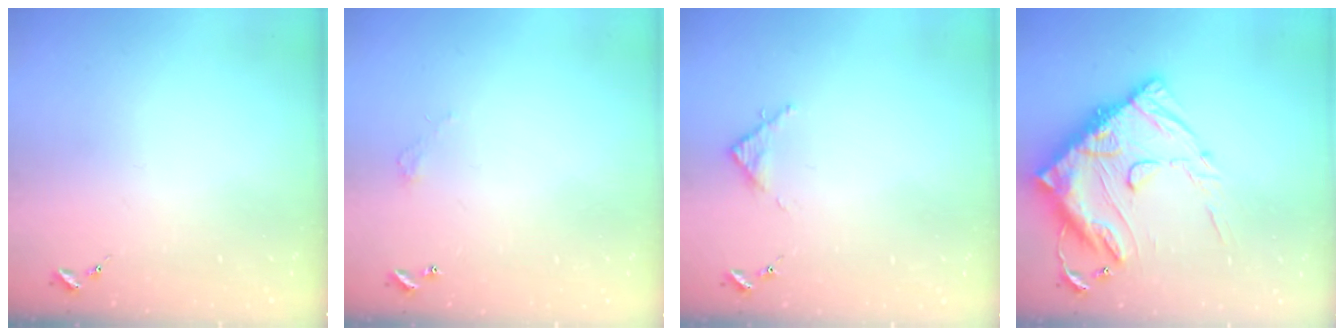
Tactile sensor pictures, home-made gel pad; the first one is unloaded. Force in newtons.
{"total": 2.7, "press": 2.7, "slide": 0.2}
{"total": 2.8, "press": 2.8, "slide": 0.4}
{"total": 21.5, "press": 21.4, "slide": 2.1}